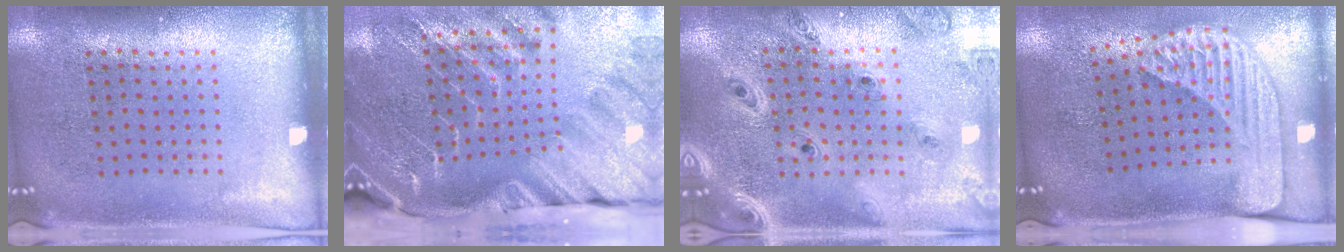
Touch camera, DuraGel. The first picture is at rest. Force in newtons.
{"total": 4.4, "press": 3.3, "slide": 3.0}
{"total": 1.6, "press": 1.6, "slide": 0.3}
{"total": 2.4, "press": 1.7, "slide": 1.6}